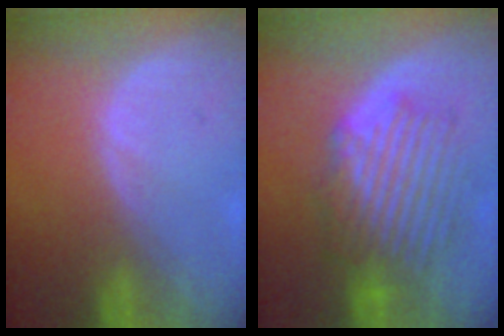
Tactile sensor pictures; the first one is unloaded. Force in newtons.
{"total": 9.0, "press": 8.4, "slide": 3.3}